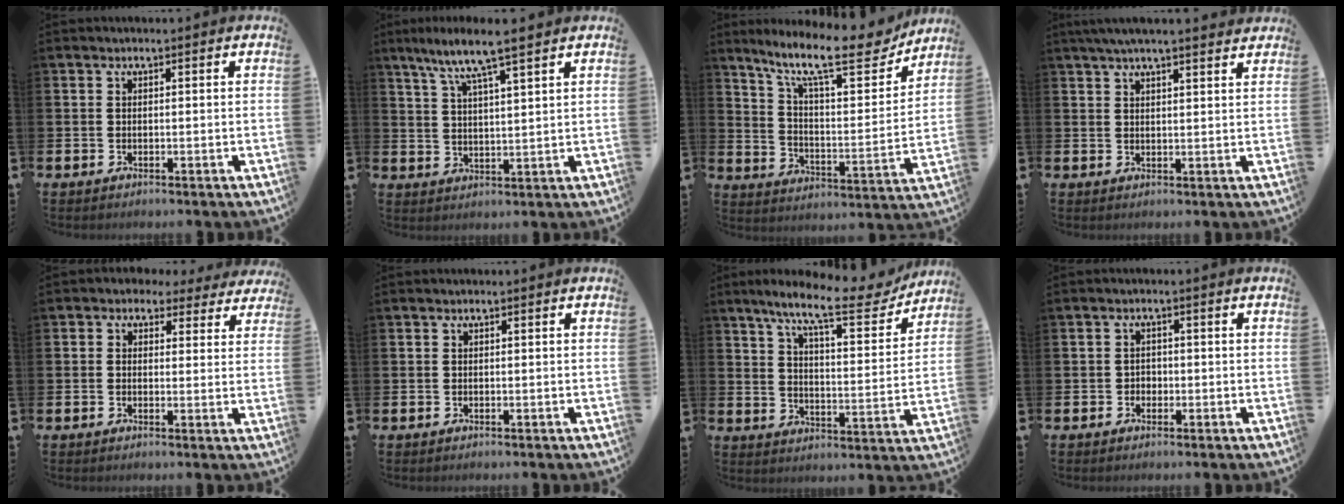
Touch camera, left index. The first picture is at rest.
{"total": 7.2, "force": [6.1, 0.0, 3.8], "torque": [-0.097, -0.020, 0.107]}
{"total": 14.2, "force": [11.0, 3.5, 8.2], "torque": [-0.160, -0.062, 0.181]}
{"total": 4.3, "force": [3.9, 0.1, 1.7], "torque": [-0.043, -0.005, 0.071]}
{"total": 2.6, "force": [1.8, 1.9, 0.4], "torque": [-0.011, -0.008, 0.026]}
{"total": 0.0}
{"total": 11.8, "force": [9.4, 2.4, 6.7], "torque": [-0.135, -0.048, 0.153]}
{"total": 1.5, "force": [-0.5, 1.3, 0.3], "torque": [-0.007, 0.004, -0.013]}